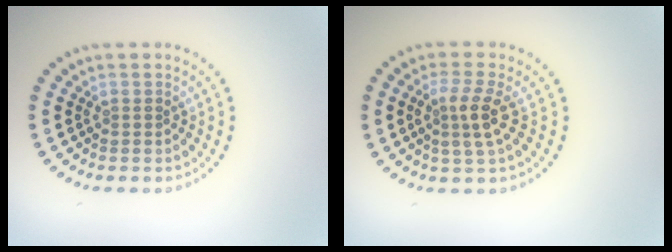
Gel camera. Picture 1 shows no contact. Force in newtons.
{"total": 2.7, "press": 2.3, "slide": 1.4}